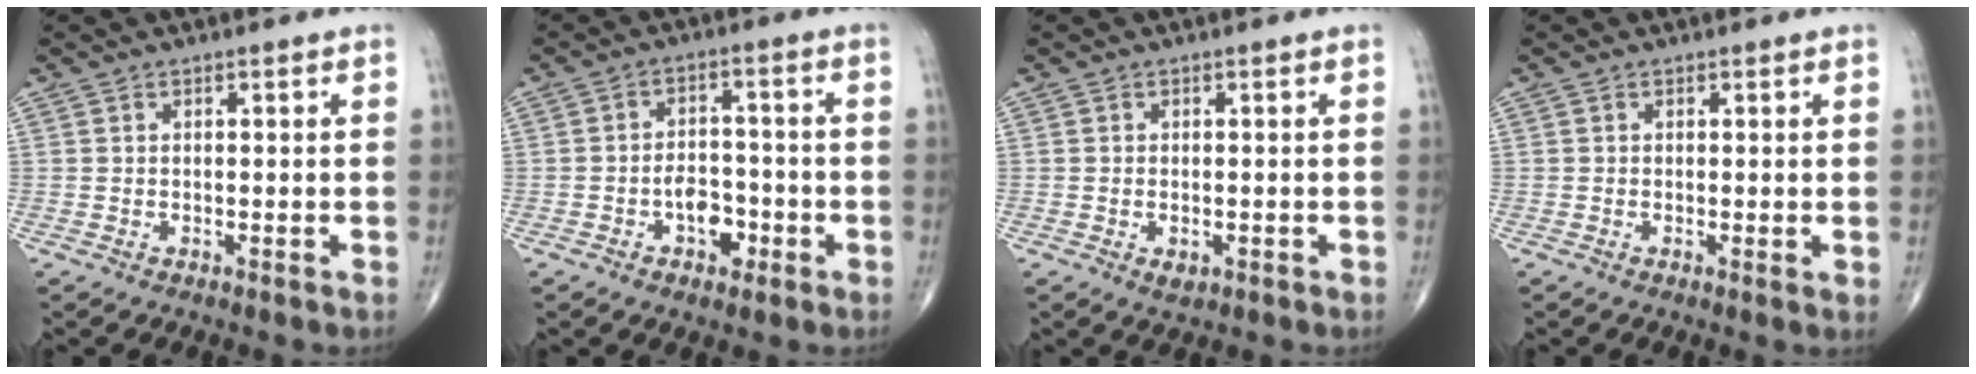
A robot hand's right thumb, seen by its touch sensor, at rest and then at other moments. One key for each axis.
{"total": 6.1, "fx": -2.4, "fy": 3.9, "fz": 4.0, "tx": -0.038, "ty": 0.024, "tz": -0.040}
{"total": 1.9, "fx": -0.6, "fy": 1.2, "fz": 1.4, "tx": -0.014, "ty": 0.001, "tz": -0.004}
{"total": 0.9, "fx": 0.1, "fy": 0.3, "fz": 0.9, "tx": -0.016, "ty": -0.005, "tz": -0.002}